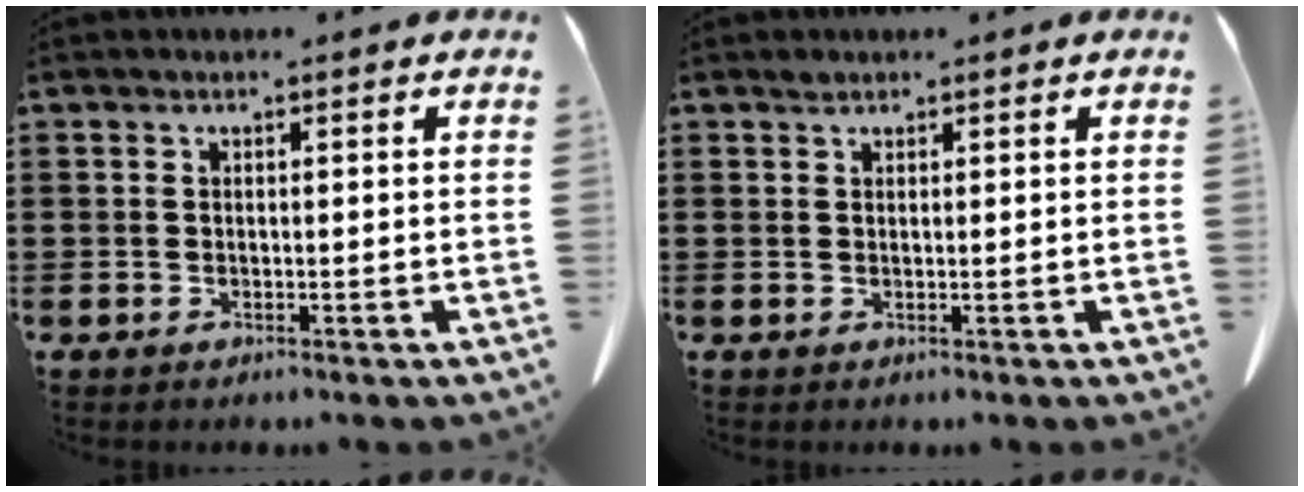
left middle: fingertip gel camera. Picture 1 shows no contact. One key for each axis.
{"total": 0.6, "fx": 0.5, "fy": 0.3, "fz": 0.3, "tx": -0.007, "ty": 0.001, "tz": 0.010}